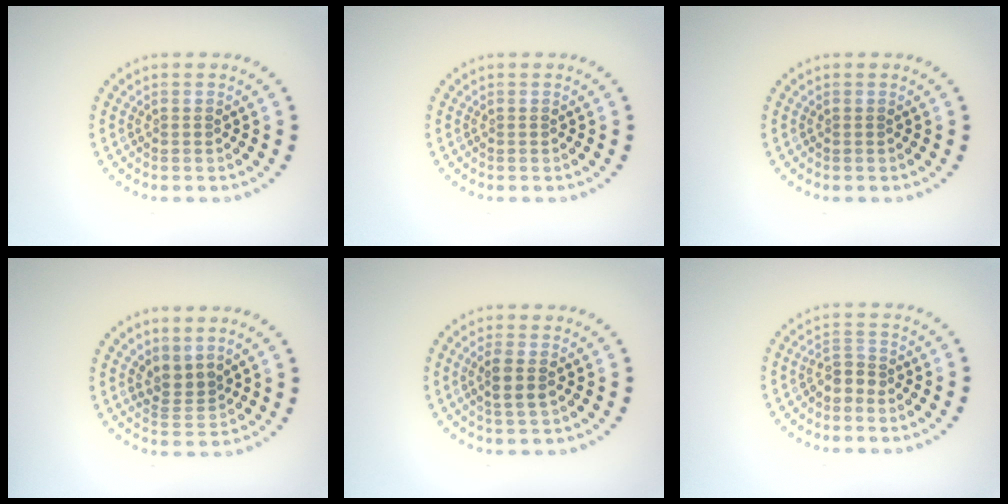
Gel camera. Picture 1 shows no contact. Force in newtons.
{"total": 0.0}
{"total": 0.0}
{"total": 2.1, "press": 1.4, "slide": 1.6}
{"total": 2.0, "press": 1.7, "slide": 1.0}
{"total": 1.7, "press": 1.5, "slide": 0.9}